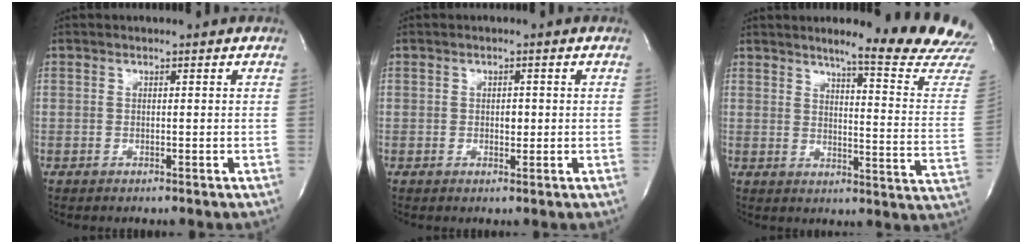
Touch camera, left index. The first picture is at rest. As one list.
[{"total": 1.4, "force": [0.0, 0.9, 1.1], "torque": [-0.016, 0.001, 0.002]}, {"total": 16.7, "force": [15.3, -1.5, 6.5], "torque": [-0.089, -0.117, 0.172]}]